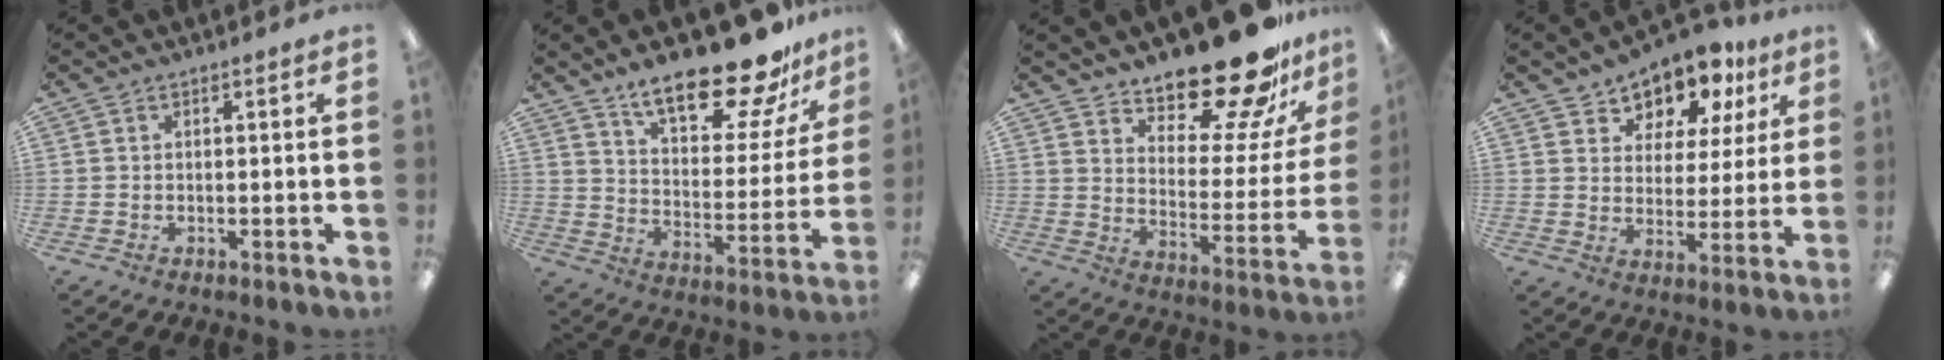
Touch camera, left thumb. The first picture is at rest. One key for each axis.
{"total": 21.2, "fx": 16.6, "fy": 6.9, "fz": 11.2, "tx": -0.169, "ty": -0.109, "tz": 0.280}
{"total": 21.1, "fx": 17.8, "fy": 6.3, "fz": 9.3, "tx": -0.120, "ty": -0.135, "tz": 0.295}
{"total": 9.6, "fx": 8.2, "fy": 4.8, "fz": 1.7, "tx": -0.041, "ty": -0.068, "tz": 0.149}